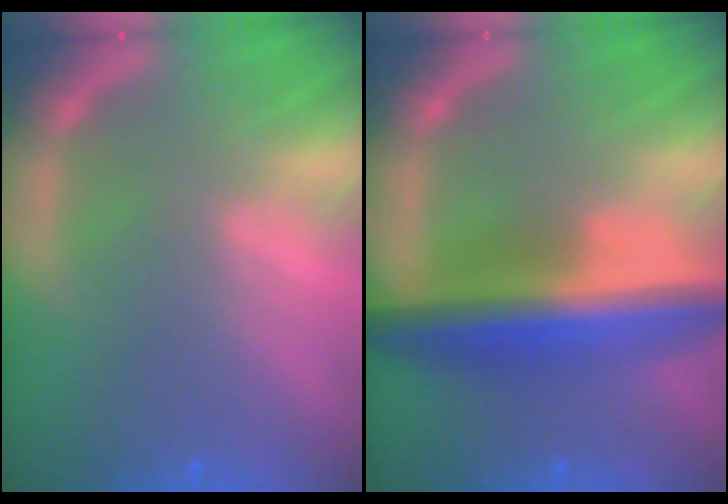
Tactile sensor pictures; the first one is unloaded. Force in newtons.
{"total": 9.0}